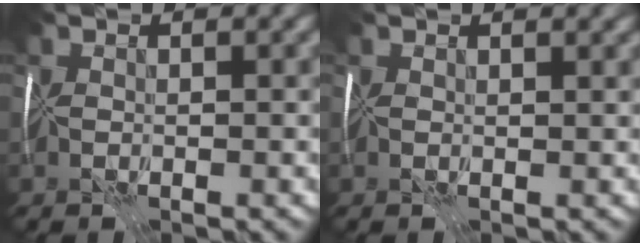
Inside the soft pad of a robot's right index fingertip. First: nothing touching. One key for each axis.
{"total": 2.0, "fx": 1.5, "fy": 0.7, "fz": 1.1, "tx": -0.004, "ty": 0.007, "tz": 0.014}